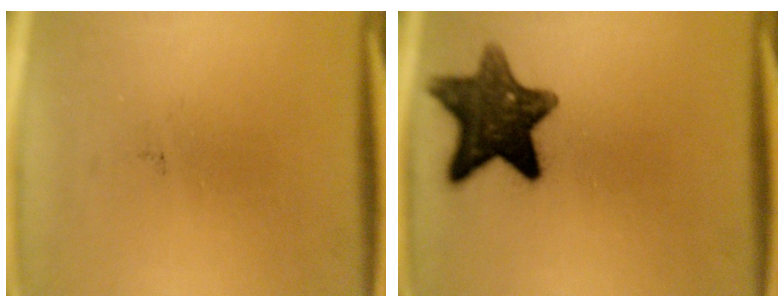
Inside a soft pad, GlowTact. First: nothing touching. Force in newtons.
{"total": 12.2}